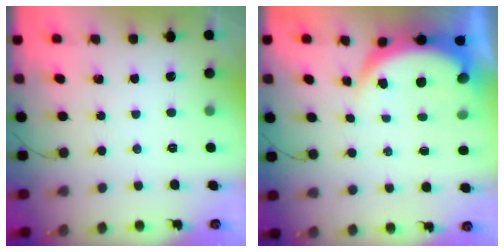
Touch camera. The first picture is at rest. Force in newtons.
{"total": 6.3, "press": 6.2, "slide": 1.0}